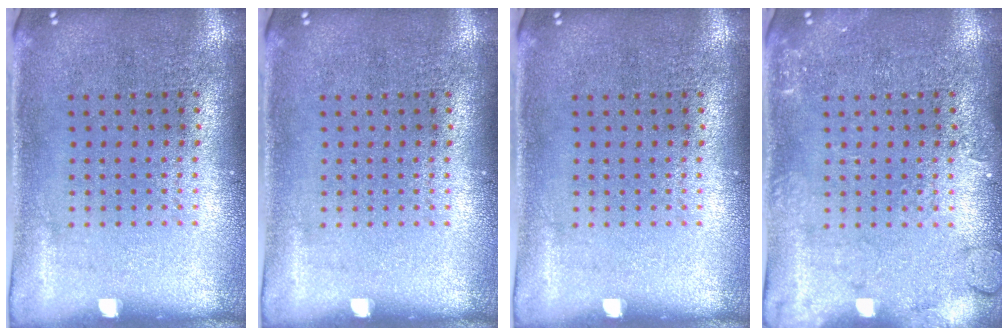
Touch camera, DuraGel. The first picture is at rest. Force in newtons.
{"total": 0.0}
{"total": 0.0}
{"total": 2.0, "press": 2.0, "slide": 0.4}